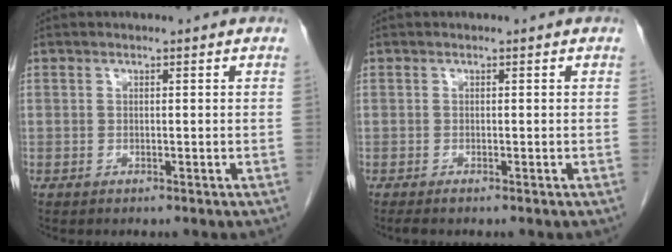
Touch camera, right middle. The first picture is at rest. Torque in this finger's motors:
{"motor_torque": [0.32, -0.19, 0.03, 0.02]}